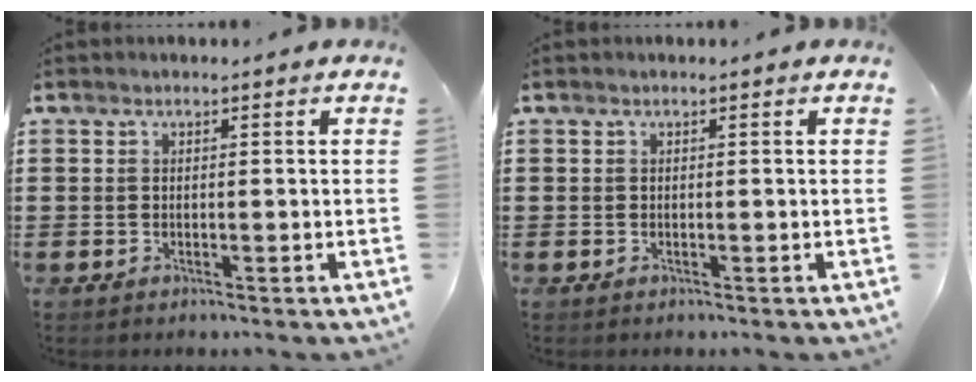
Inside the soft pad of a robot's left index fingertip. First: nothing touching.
{"total": 0.0}